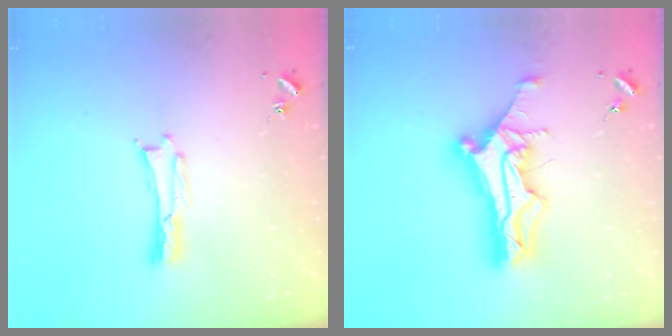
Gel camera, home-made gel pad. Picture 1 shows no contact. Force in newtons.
{"total": 12.6, "press": 12.6, "slide": 1.0}